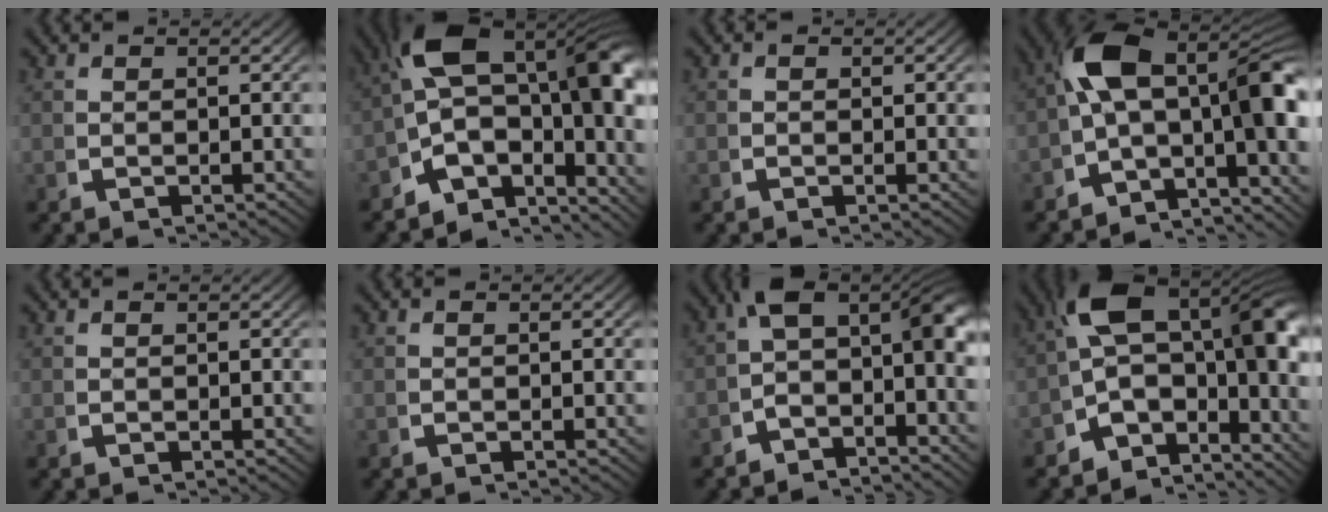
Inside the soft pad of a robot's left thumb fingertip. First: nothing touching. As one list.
[{"total": 18.0, "force": [-0.7, 12.0, 13.3], "torque": [-0.241, -0.047, -0.010]}, {"total": 0.7, "force": [-0.1, 0.5, 0.4], "torque": [-0.006, -0.003, -0.003]}, {"total": 15.0, "force": [-1.9, 9.8, 11.2], "torque": [-0.192, -0.048, -0.029]}, {"total": 0.0}, {"total": 0.5, "force": [-0.3, 0.3, 0.3], "torque": [-0.005, 0.000, -0.007]}, {"total": 10.1, "force": [-0.3, 6.9, 7.4], "torque": [-0.099, 0.001, -0.030]}, {"total": 15.9, "force": [0.0, 10.4, 12.0], "torque": [-0.196, -0.029, -0.010]}]